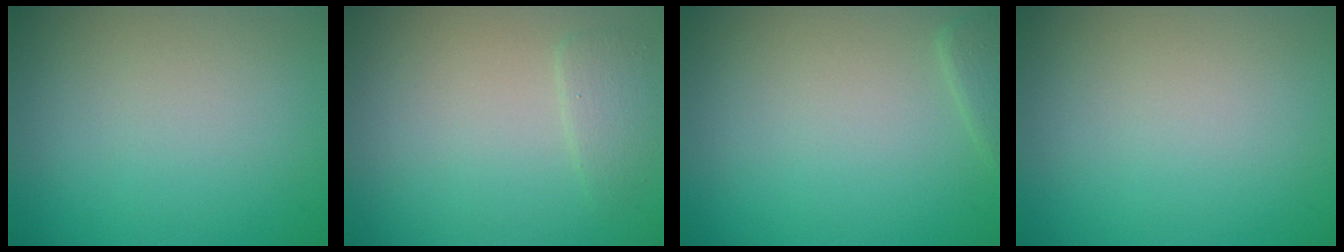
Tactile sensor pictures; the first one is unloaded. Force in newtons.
{"total": 1.4, "press": 1.4, "slide": 0.1}
{"total": 1.1, "press": 1.1, "slide": 0.1}
{"total": 0.0}